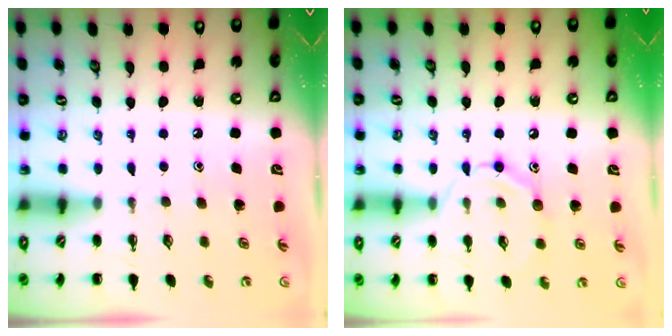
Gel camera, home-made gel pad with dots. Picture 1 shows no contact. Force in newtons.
{"total": 8.8, "press": 8.8, "slide": 0.7}